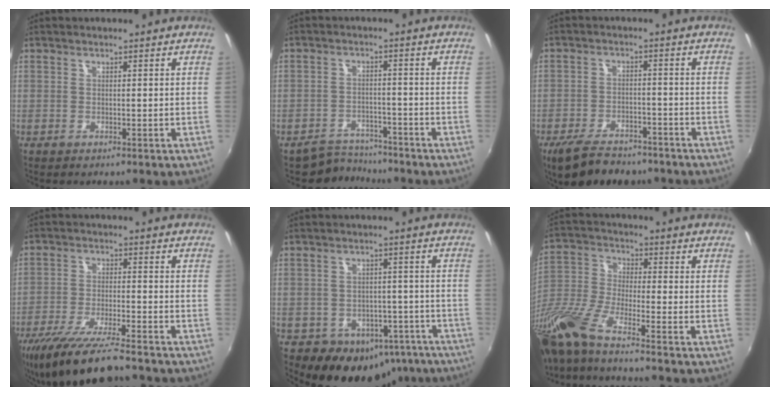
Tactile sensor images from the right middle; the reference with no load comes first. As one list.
[{"total": 5.1, "force": [-4.7, 1.9, -0.5], "torque": [-0.007, 0.008, -0.076]}, {"total": 10.8, "force": [-8.4, 4.8, 4.9], "torque": [-0.119, -0.009, -0.131]}, {"total": 13.1, "force": [-10.9, 1.6, 7.2], "torque": [-0.160, -0.031, -0.189]}, {"total": 13.9, "force": [-8.8, 9.8, 4.1], "torque": [-0.085, 0.026, -0.081]}, {"total": 14.8, "force": [-11.4, 0.6, 9.4], "torque": [-0.200, -0.038, -0.229]}]